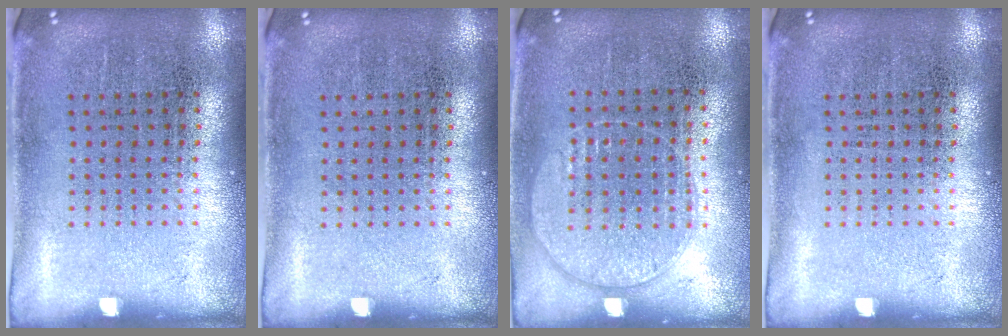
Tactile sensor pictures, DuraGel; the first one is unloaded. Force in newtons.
{"total": 0.0}
{"total": 1.0, "press": 0.9, "slide": 0.4}
{"total": 0.0}